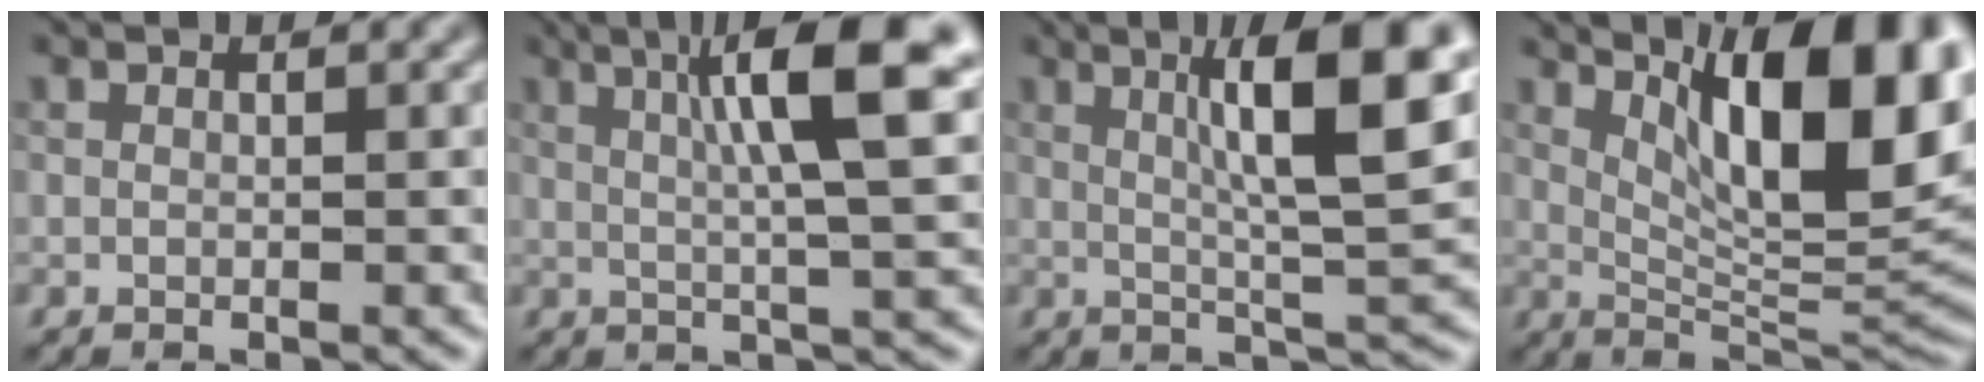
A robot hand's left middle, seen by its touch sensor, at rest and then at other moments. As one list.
[{"total": 9.3, "force": [3.1, 1.4, 8.7], "torque": [-0.115, 0.012, 0.044]}, {"total": 10.3, "force": [3.1, 1.8, 9.6], "torque": [-0.133, 0.010, 0.049]}, {"total": 13.0, "force": [5.0, 4.1, 11.2], "torque": [-0.151, 0.002, 0.084]}]